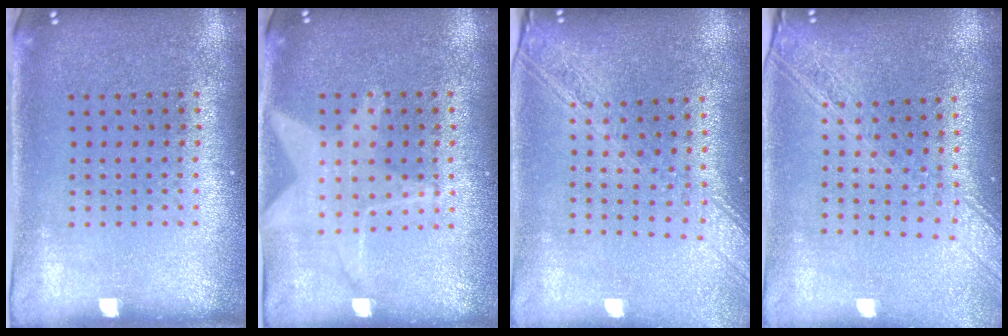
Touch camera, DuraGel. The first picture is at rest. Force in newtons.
{"total": 1.2, "press": 1.2, "slide": 0.3}
{"total": 2.2, "press": 1.9, "slide": 1.2}
{"total": 2.2, "press": 1.9, "slide": 1.2}